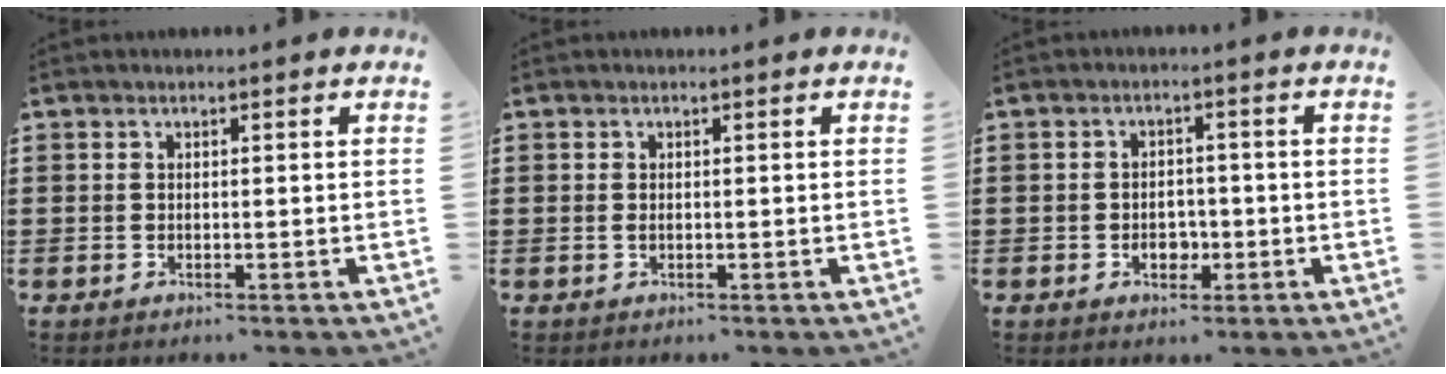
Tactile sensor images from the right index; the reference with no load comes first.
{"total": 0.6, "force": [0.0, 0.3, 0.5], "torque": [-0.012, 0.000, 0.000]}
{"total": 3.3, "force": [-1.1, 2.3, 2.1], "torque": [-0.033, 0.001, -0.022]}